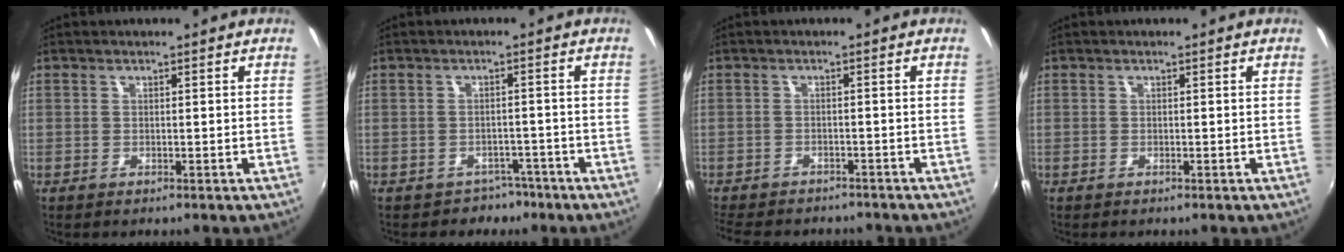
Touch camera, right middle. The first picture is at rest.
{"total": 4.0, "force": [-2.8, 2.8, 0.1], "torque": [-0.006, 0.010, -0.039]}
{"total": 10.1, "force": [-8.8, 3.3, 3.7], "torque": [-0.093, -0.019, -0.130]}
{"total": 0.0}